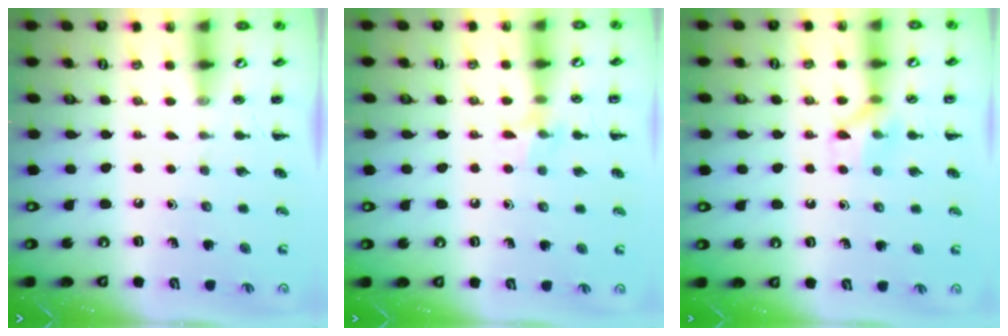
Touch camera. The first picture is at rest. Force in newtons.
{"total": 6.5, "press": 6.2, "slide": 2.1}
{"total": 8.1, "press": 8.1, "slide": 0.7}